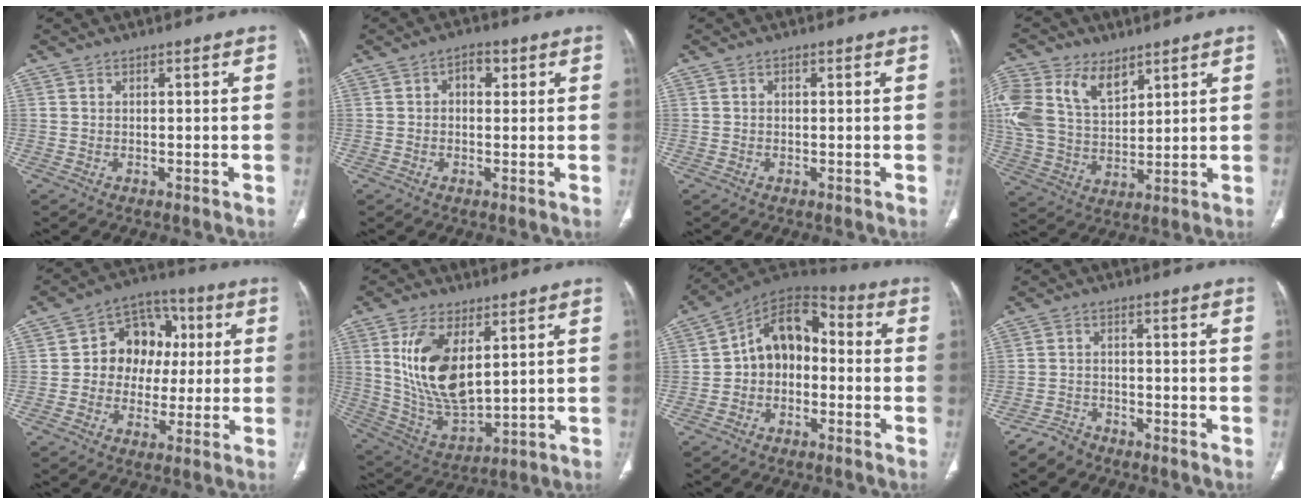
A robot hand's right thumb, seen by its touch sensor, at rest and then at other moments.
{"total": 3.5, "force": [0.9, 2.4, 2.4], "torque": [-0.019, 0.005, 0.009]}
{"total": 0.5, "force": [0.1, 0.4, 0.4], "torque": [-0.005, 0.001, 0.000]}
{"total": 18.7, "force": [9.0, 12.0, 11.2], "torque": [-0.254, -0.002, 0.176]}
{"total": 12.5, "force": [1.1, 10.1, 7.2], "torque": [-0.059, 0.023, 0.007]}
{"total": 15.8, "force": [4.7, 7.9, 12.8], "torque": [-0.236, -0.027, 0.106]}
{"total": 11.5, "force": [-1.0, 8.3, 7.9], "torque": [-0.094, 0.047, -0.036]}
{"total": 3.6, "force": [-3.3, 1.5, 0.3], "torque": [-0.011, 0.015, -0.063]}